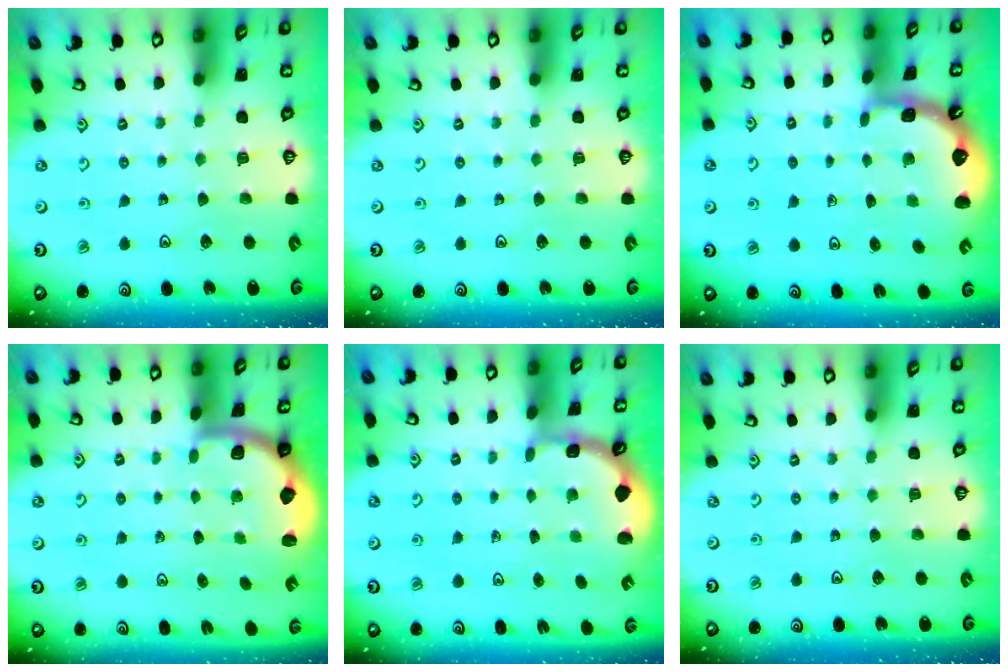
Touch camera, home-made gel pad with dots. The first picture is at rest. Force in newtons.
{"total": 0.0}
{"total": 1.2, "press": 1.2, "slide": 0.1}
{"total": 2.0, "press": 2.0, "slide": 0.5}
{"total": 1.7, "press": 1.6, "slide": 0.5}
{"total": 0.0}